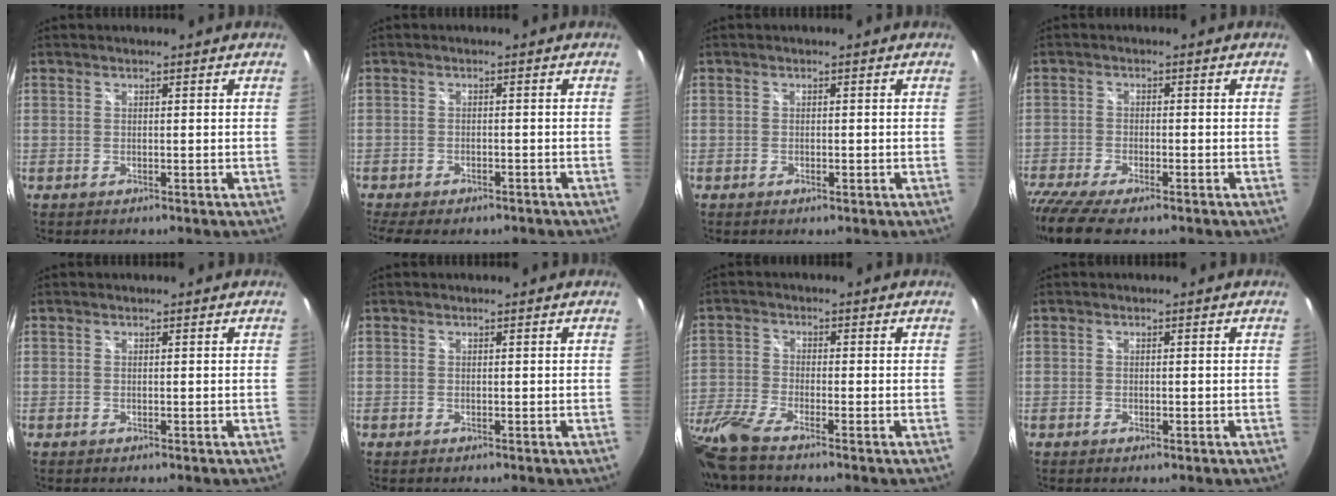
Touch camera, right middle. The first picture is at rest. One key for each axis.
{"total": 8.1, "fx": -6.4, "fy": 3.0, "fz": 4.0, "tx": -0.095, "ty": -0.029, "tz": -0.096}
{"total": 0.8, "fx": -0.5, "fy": 0.4, "fz": 0.5, "tx": -0.008, "ty": -0.003, "tz": -0.008}
{"total": 11.3, "fx": -8.7, "fy": 2.8, "fz": 6.6, "tx": -0.161, "ty": -0.054, "tz": -0.157}
{"total": 0.0}
{"total": 0.0}
{"total": 9.9, "fx": -7.8, "fy": 1.1, "fz": 5.9, "tx": -0.146, "ty": -0.036, "tz": -0.158}
{"total": 0.6, "fx": -0.3, "fy": 0.3, "fz": 0.3, "tx": -0.005, "ty": -0.002, "tz": -0.006}